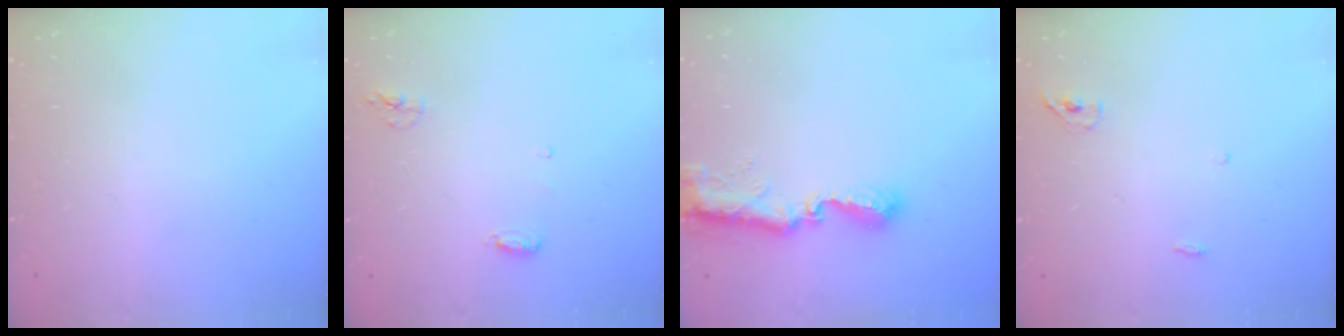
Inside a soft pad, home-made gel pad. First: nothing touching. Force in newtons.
{"total": 5.4, "press": 5.3, "slide": 1.1}
{"total": 9.2, "press": 9.2, "slide": 0.4}
{"total": 3.7, "press": 3.6, "slide": 1.0}